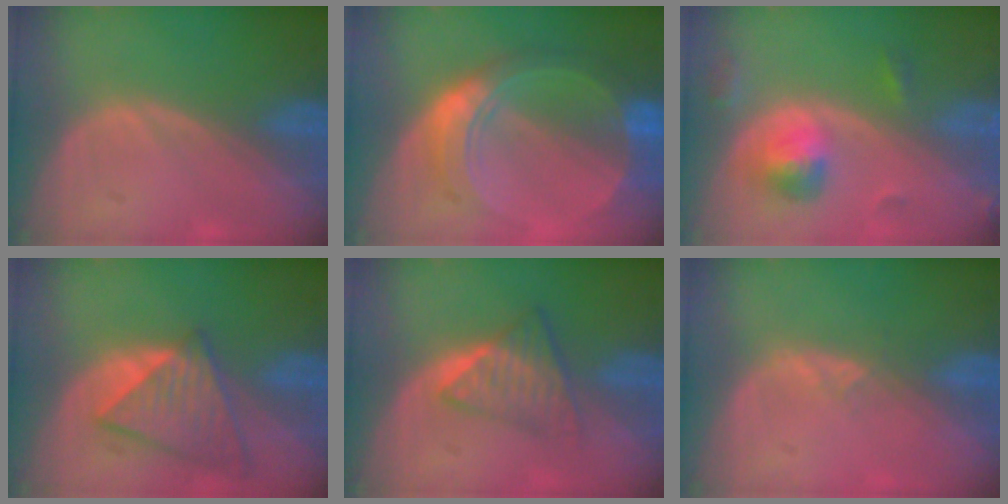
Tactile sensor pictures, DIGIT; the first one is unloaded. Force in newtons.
{"total": 8.5, "press": 8.5, "slide": 0.6}
{"total": 5.2, "press": 5.0, "slide": 1.4}
{"total": 7.8, "press": 7.0, "slide": 3.4}
{"total": 5.9, "press": 5.1, "slide": 3.0}
{"total": 1.4, "press": 1.2, "slide": 0.8}